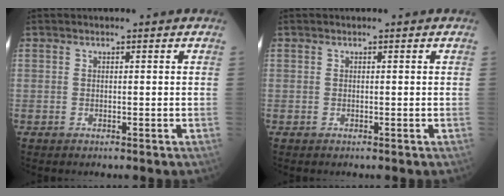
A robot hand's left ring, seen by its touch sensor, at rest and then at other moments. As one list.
[{"total": 0.0}]